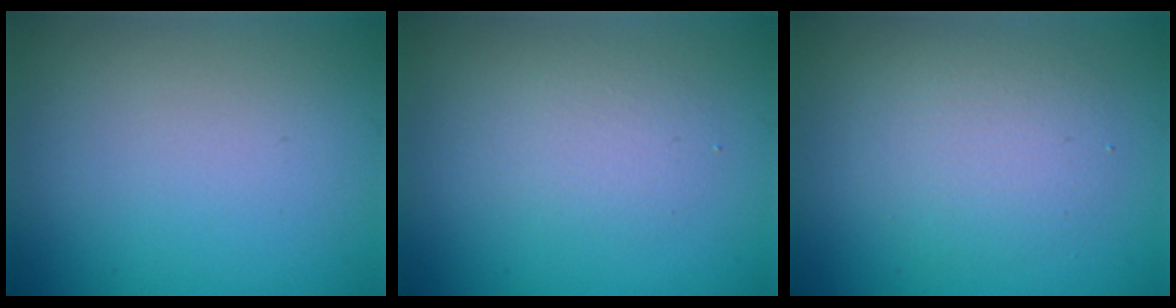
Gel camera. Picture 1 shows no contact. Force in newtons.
{"total": 2.1, "press": 2.1, "slide": 0.1}
{"total": 3.4, "press": 3.4, "slide": 0.2}